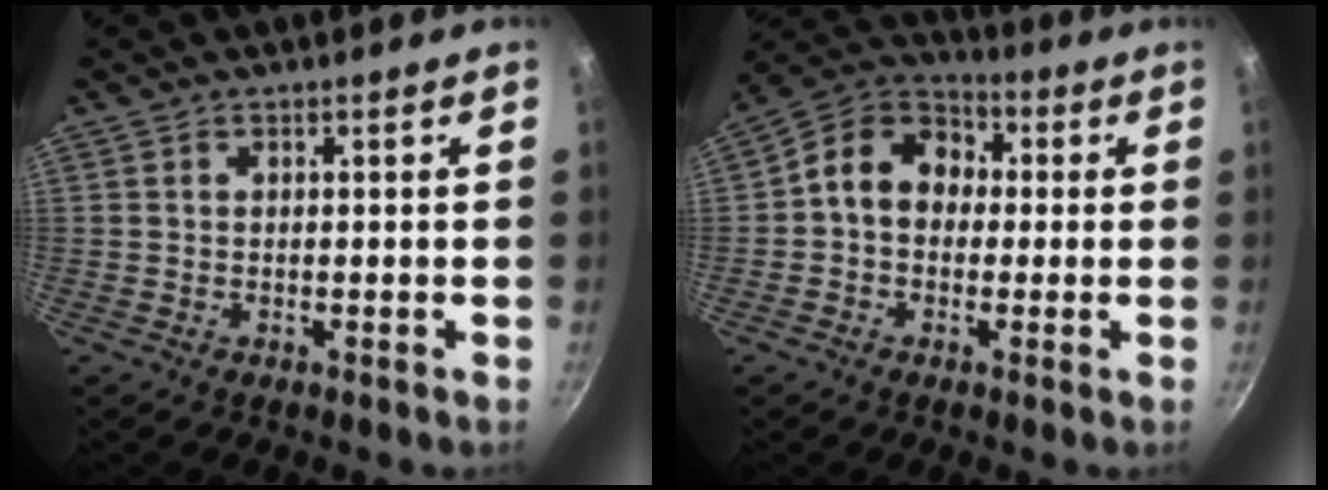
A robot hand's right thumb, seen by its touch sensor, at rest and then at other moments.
{"total": 10.7, "force": [0.6, 8.6, 6.2], "torque": [-0.068, 0.030, -0.016]}